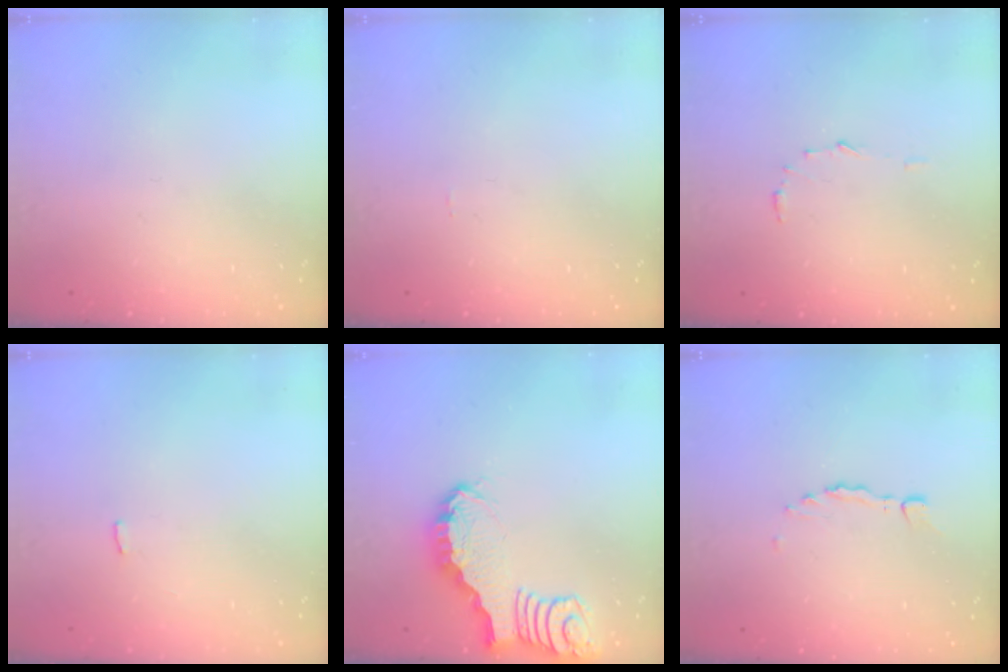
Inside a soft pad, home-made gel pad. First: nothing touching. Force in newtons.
{"total": 1.0, "press": 1.0, "slide": 0.0}
{"total": 4.5, "press": 4.5, "slide": 0.4}
{"total": 1.5, "press": 1.4, "slide": 0.3}
{"total": 2.4, "press": 2.4, "slide": 0.2}
{"total": 0.0}